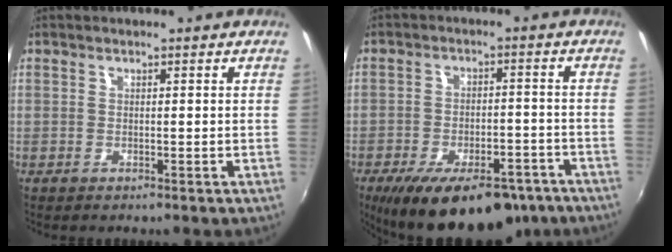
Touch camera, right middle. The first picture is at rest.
{"total": 18.9, "force": [-13.3, 8.2, 10.6], "torque": [-0.192, -0.020, -0.180]}